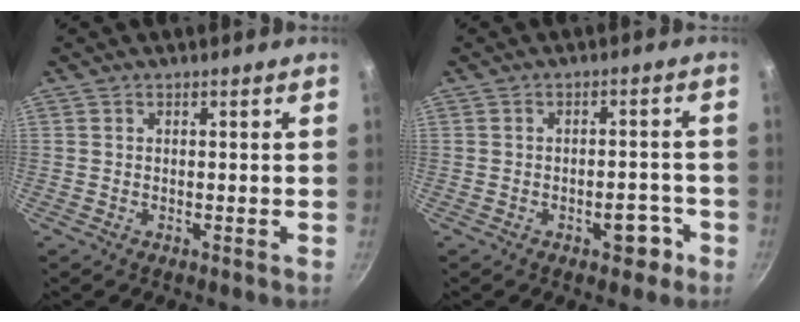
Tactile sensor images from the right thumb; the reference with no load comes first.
{"total": 4.6, "force": [-2.4, 2.6, 3.0], "torque": [-0.014, 0.025, -0.026]}